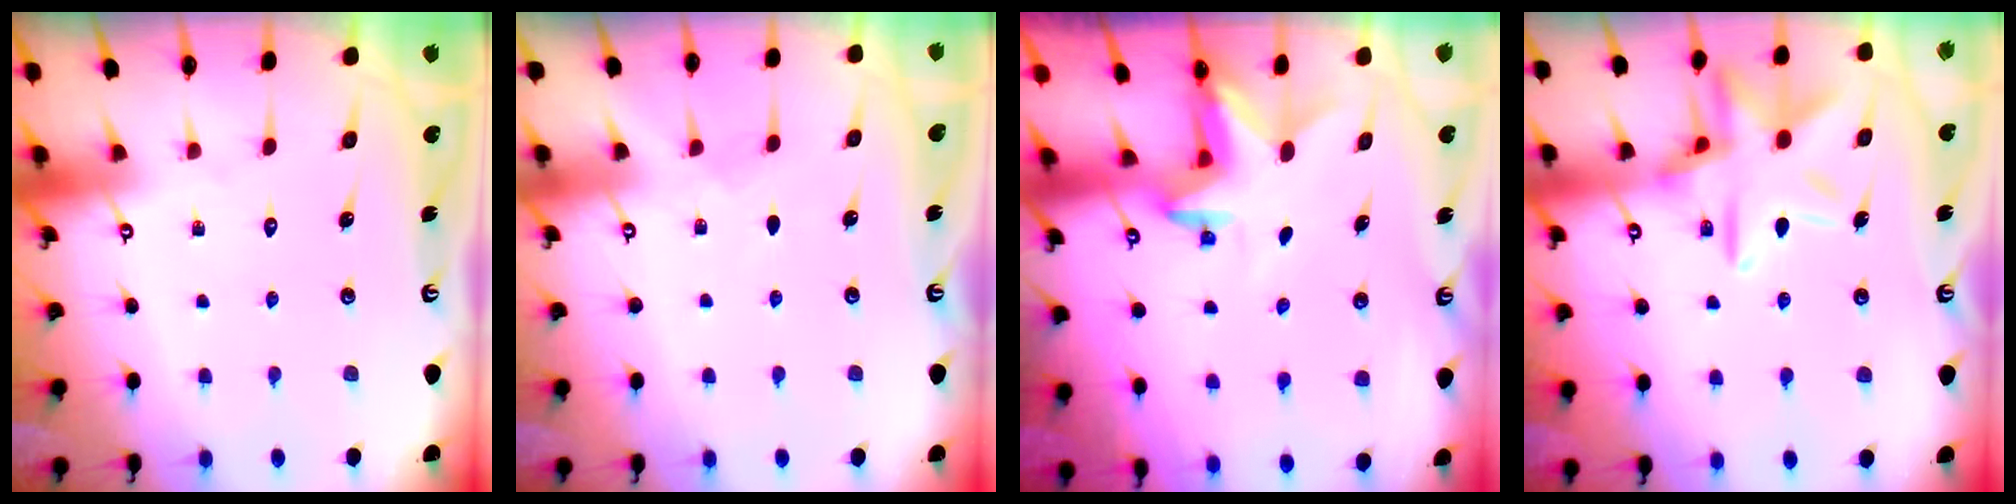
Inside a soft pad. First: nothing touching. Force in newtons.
{"total": 4.6, "press": 4.5, "slide": 0.6}
{"total": 2.4, "press": 2.3, "slide": 0.4}
{"total": 16.2, "press": 16.1, "slide": 1.3}